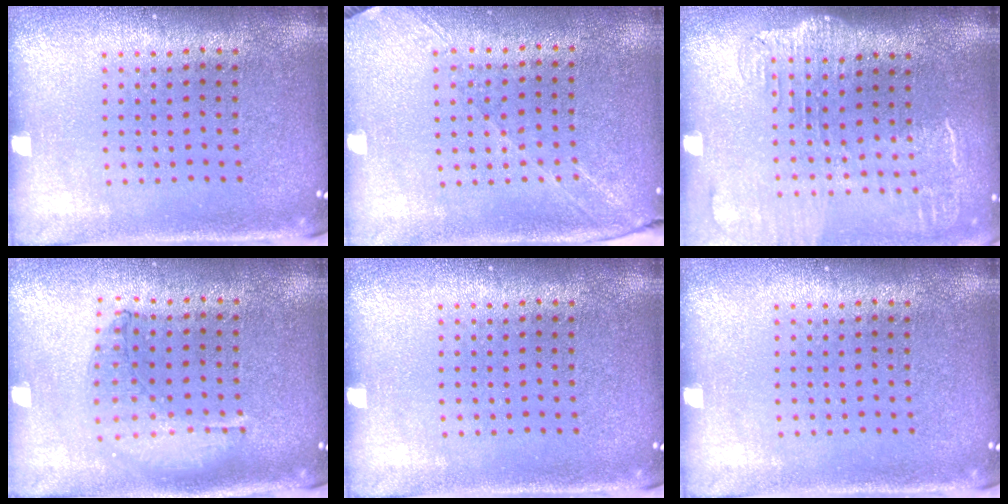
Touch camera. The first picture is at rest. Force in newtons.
{"total": 1.3, "press": 1.2, "slide": 0.5}
{"total": 1.9, "press": 1.5, "slide": 1.2}
{"total": 0.9, "press": 0.9, "slide": 0.3}
{"total": 0.0}
{"total": 0.0}